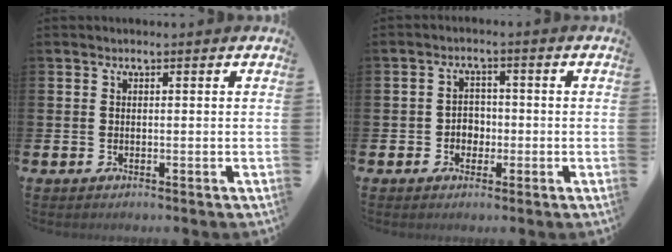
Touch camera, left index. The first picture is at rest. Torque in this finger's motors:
{"motor_torque": [0.17, 0.51, 0.02, 0.01]}